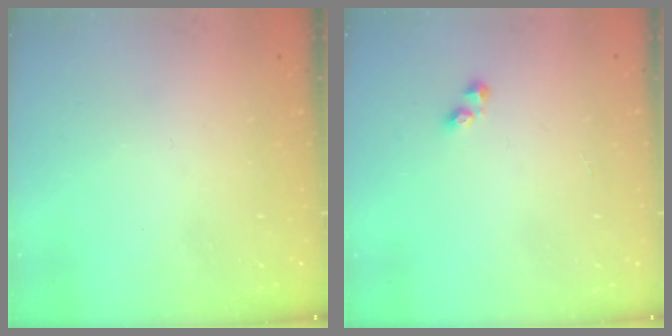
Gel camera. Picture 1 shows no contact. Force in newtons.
{"total": 2.2, "press": 2.2, "slide": 0.3}